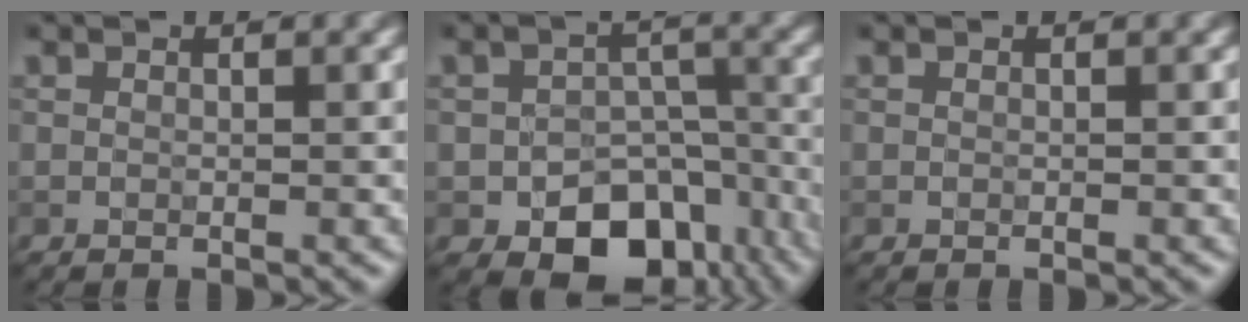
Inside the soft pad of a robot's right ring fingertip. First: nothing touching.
{"total": 8.6, "force": [-4.4, 5.7, 4.6], "torque": [-0.052, -0.014, -0.056]}
{"total": 0.0}